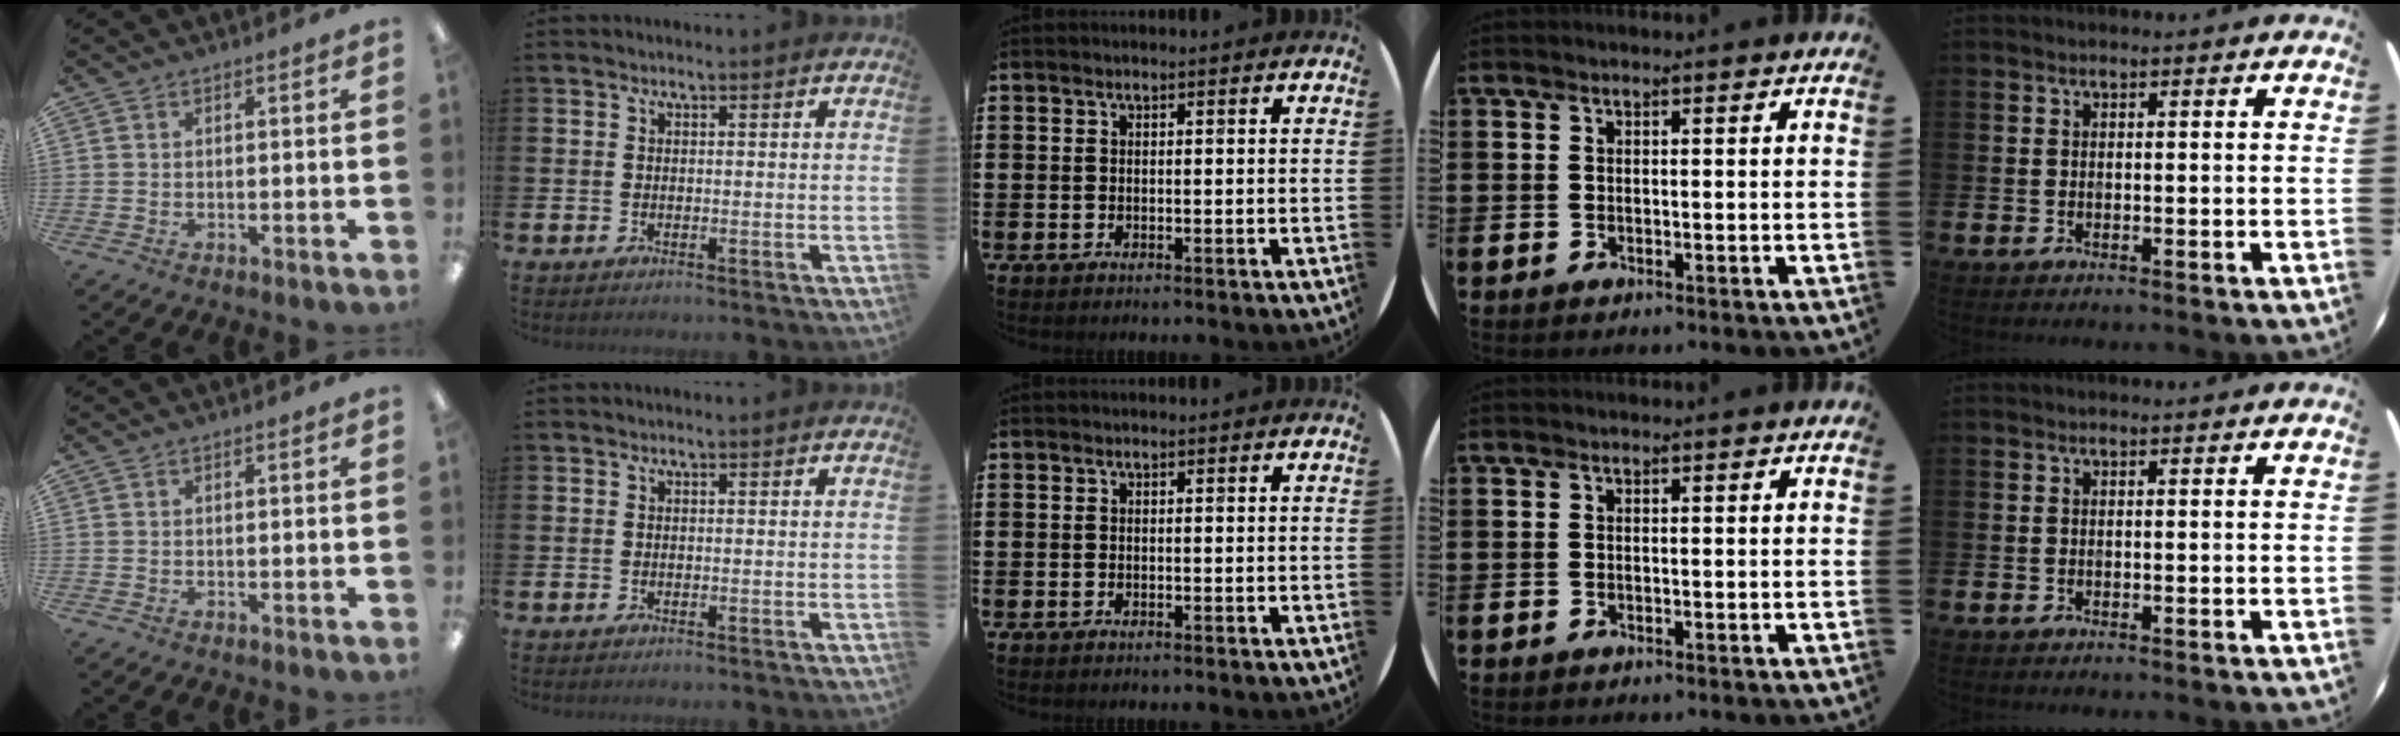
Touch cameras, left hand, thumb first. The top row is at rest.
{}